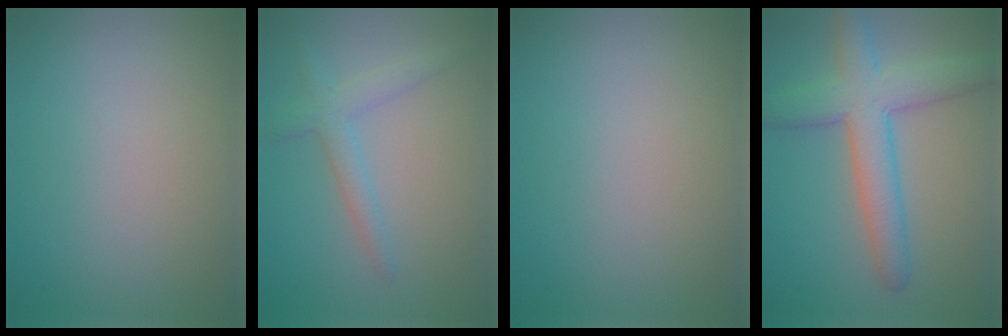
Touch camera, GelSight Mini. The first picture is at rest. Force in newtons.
{"total": 2.6, "press": 2.6, "slide": 0.1}
{"total": 0.0}
{"total": 6.2, "press": 6.2, "slide": 0.3}